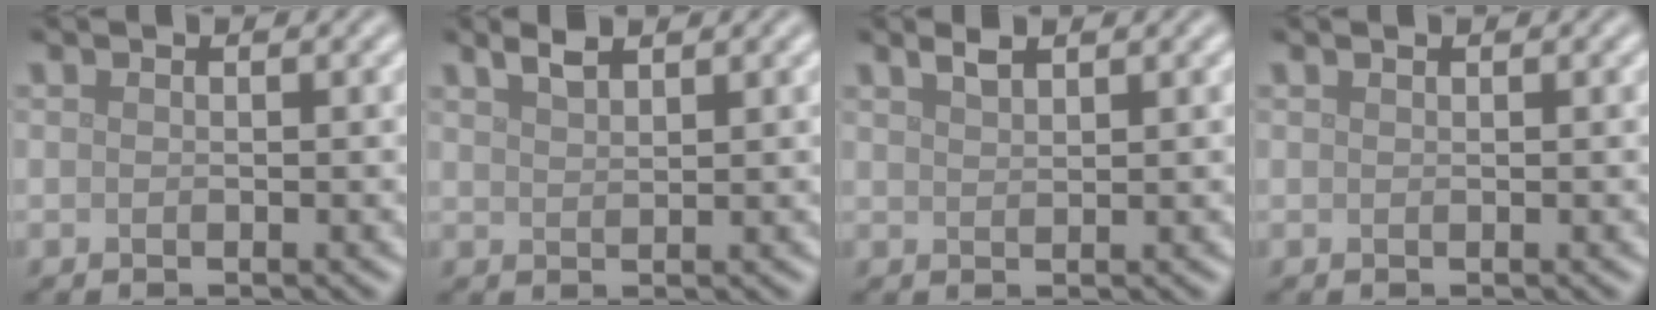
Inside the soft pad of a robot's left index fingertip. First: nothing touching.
{"total": 1.6, "force": [1.4, 0.3, 0.8], "torque": [-0.016, 0.005, 0.025]}
{"total": 1.3, "force": [1.1, 0.3, 0.7], "torque": [-0.014, 0.004, 0.021]}
{"total": 0.0}